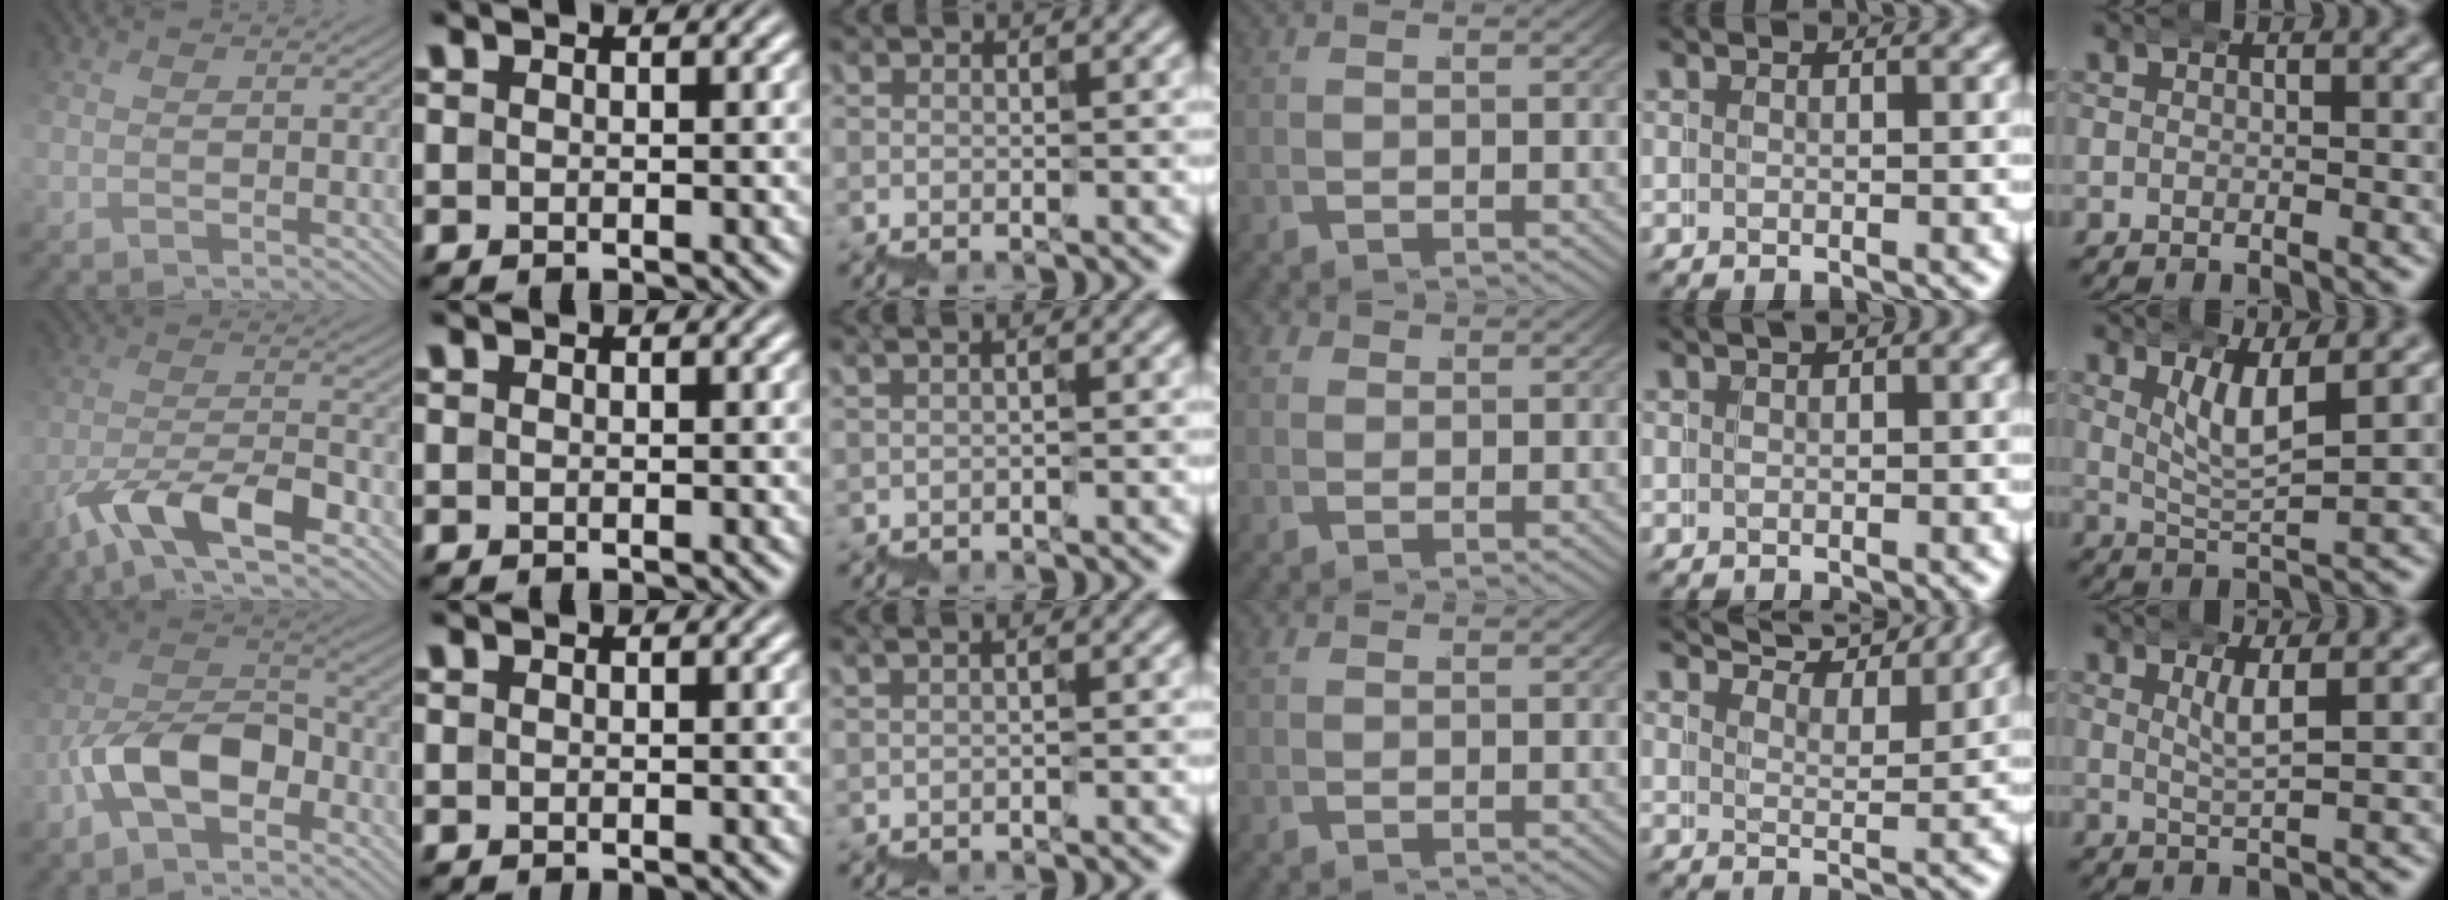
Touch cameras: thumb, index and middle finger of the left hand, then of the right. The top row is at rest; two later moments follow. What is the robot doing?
{"motion": "wrap", "object": "belt"}